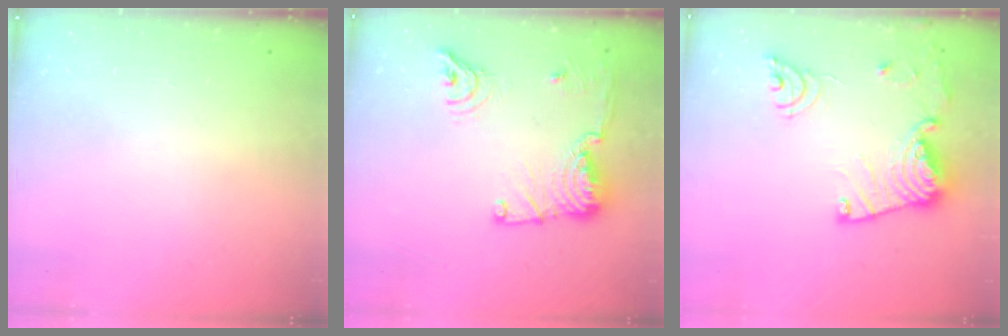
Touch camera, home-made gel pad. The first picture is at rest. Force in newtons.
{"total": 14.7, "press": 14.6, "slide": 2.1}
{"total": 18.4, "press": 18.3, "slide": 1.9}